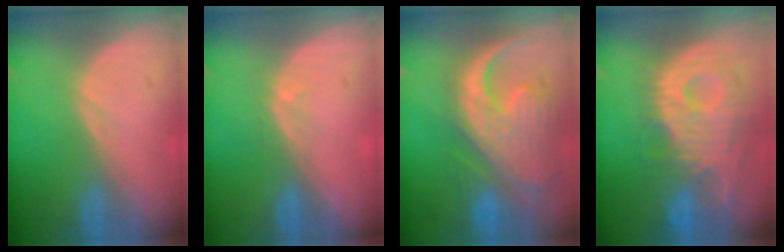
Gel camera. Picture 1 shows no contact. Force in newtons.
{"total": 1.0, "press": 0.7, "slide": 0.7}
{"total": 13.4, "press": 11.5, "slide": 6.9}
{"total": 12.0, "press": 10.8, "slide": 5.3}